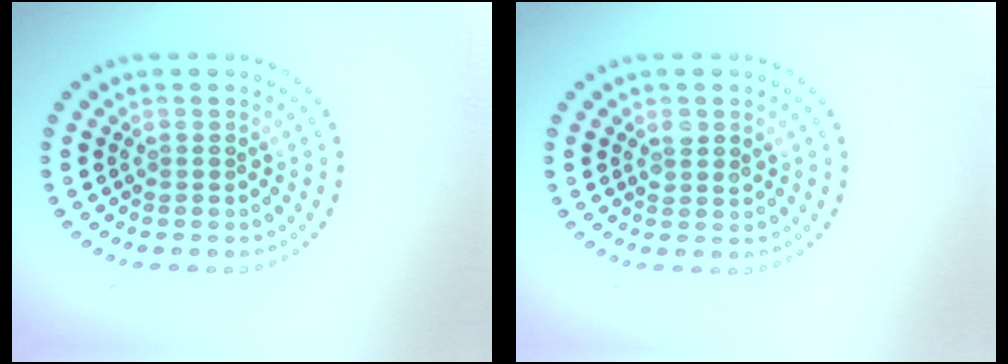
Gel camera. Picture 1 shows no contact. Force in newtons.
{"total": 1.3, "press": 1.2, "slide": 0.4}